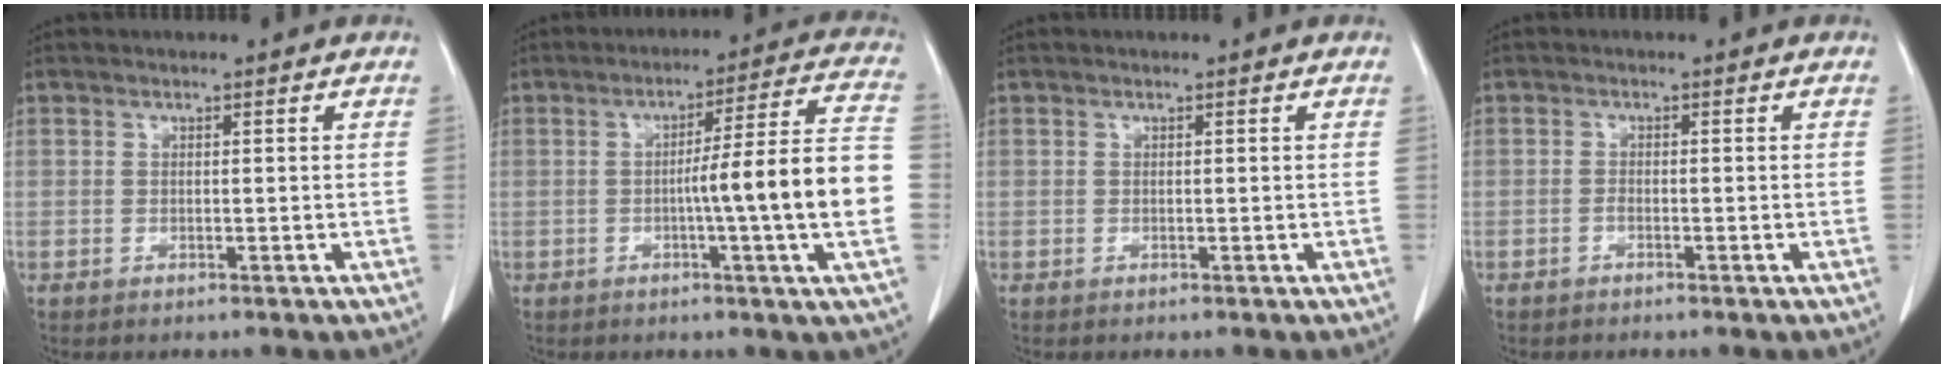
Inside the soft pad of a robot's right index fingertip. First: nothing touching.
{"total": 14.2, "force": [-2.4, -1.3, 13.9], "torque": [-0.197, 0.011, -0.043]}
{"total": 0.0}
{"total": 0.7, "force": [-0.5, 0.2, 0.4], "torque": [-0.008, 0.001, -0.011]}